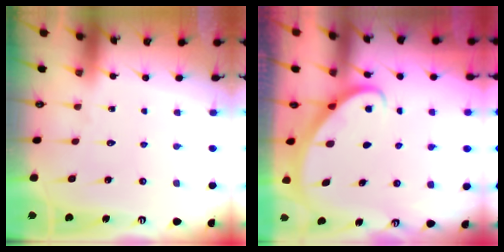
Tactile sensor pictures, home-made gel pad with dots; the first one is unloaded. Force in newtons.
{"total": 2.8, "press": 2.8, "slide": 0.2}